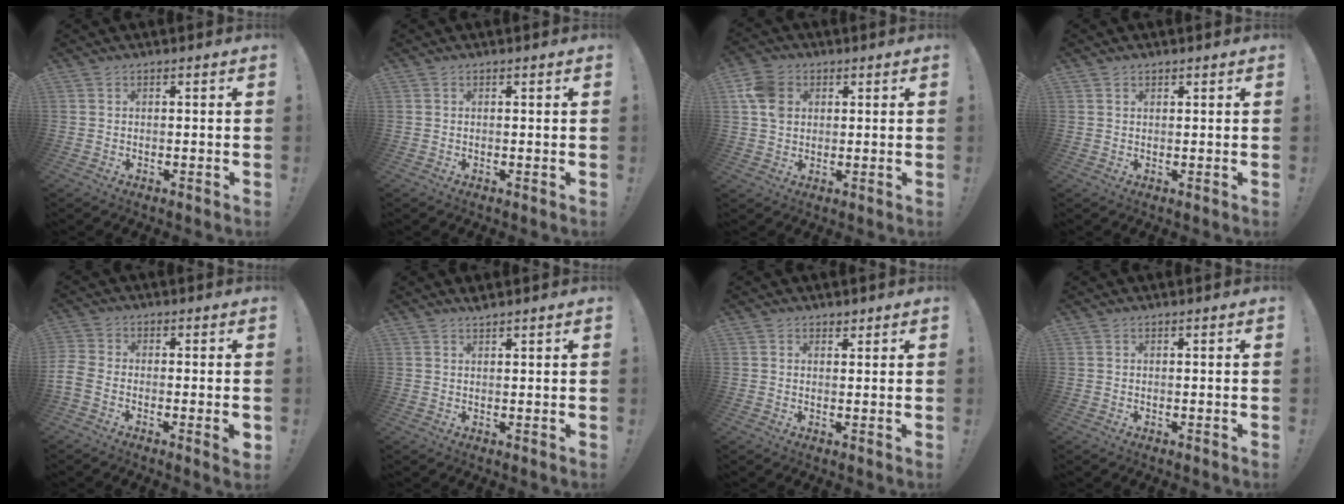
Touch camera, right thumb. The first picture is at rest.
{"total": 0.0}
{"total": 9.2, "force": [2.7, 7.1, 5.2], "torque": [-0.087, -0.003, 0.053]}
{"total": 1.0, "force": [0.8, 0.5, 0.3], "torque": [-0.001, -0.002, 0.016]}
{"total": 6.3, "force": [-2.5, 2.6, 5.1], "torque": [-0.098, 0.002, -0.040]}
{"total": 1.3, "force": [1.3, -0.1, 0.4], "torque": [-0.007, -0.006, 0.023]}
{"total": 1.5, "force": [1.1, 0.8, 0.4], "torque": [0.002, -0.006, 0.019]}
{"total": 0.0}